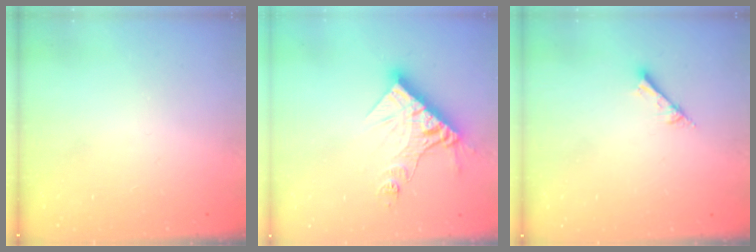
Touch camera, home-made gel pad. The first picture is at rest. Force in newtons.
{"total": 14.0, "press": 13.9, "slide": 1.7}
{"total": 3.3, "press": 3.3, "slide": 0.0}